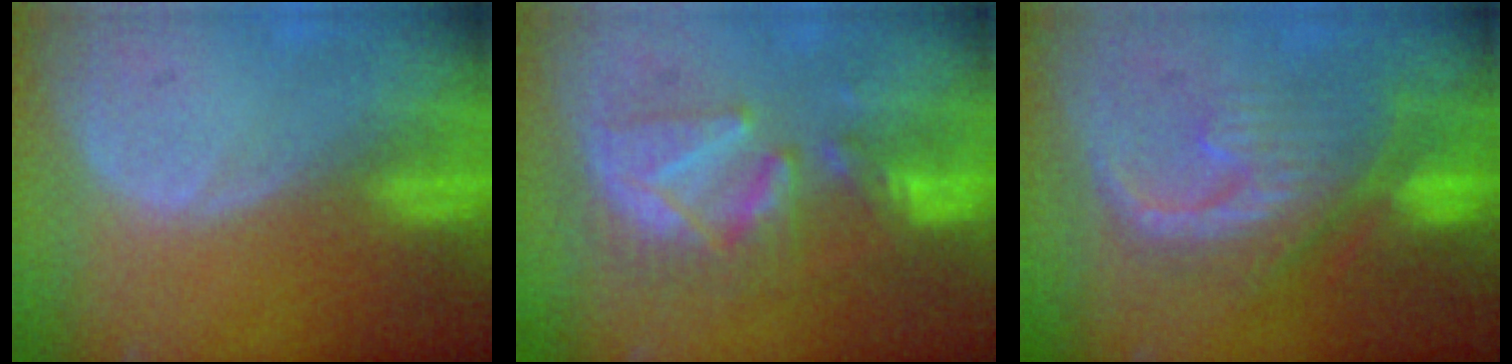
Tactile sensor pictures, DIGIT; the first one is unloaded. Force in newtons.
{"total": 8.6, "press": 8.5, "slide": 1.5}
{"total": 9.9, "press": 9.0, "slide": 4.1}